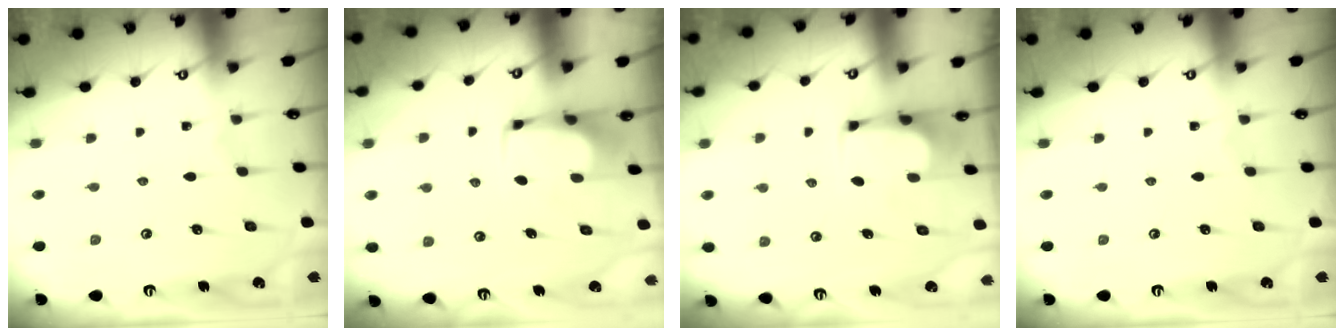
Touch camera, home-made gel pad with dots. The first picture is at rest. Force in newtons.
{"total": 1.0, "press": 0.9, "slide": 0.4}
{"total": 3.7, "press": 3.6, "slide": 0.7}
{"total": 0.0}